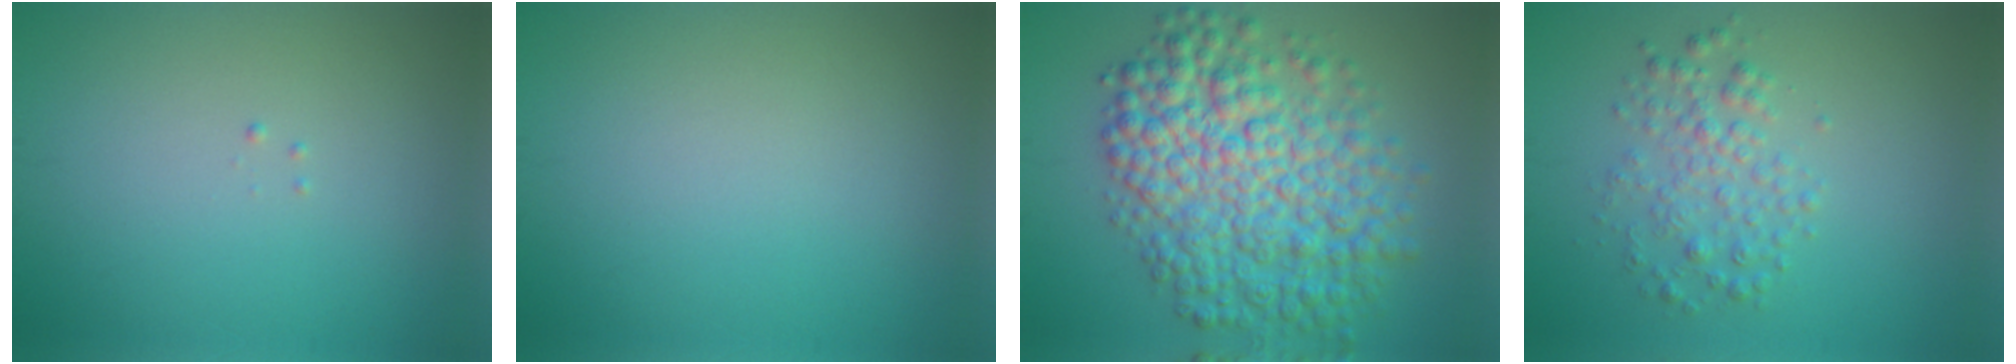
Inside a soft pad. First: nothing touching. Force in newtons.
{"total": 0.0}
{"total": 9.8, "press": 9.8, "slide": 0.1}
{"total": 2.8, "press": 2.8, "slide": 0.0}